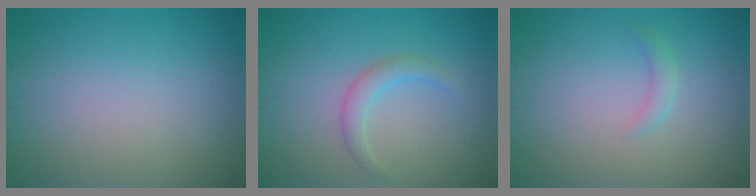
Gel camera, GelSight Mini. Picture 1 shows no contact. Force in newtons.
{"total": 1.9, "press": 1.9, "slide": 0.1}
{"total": 1.1, "press": 1.1, "slide": 0.1}